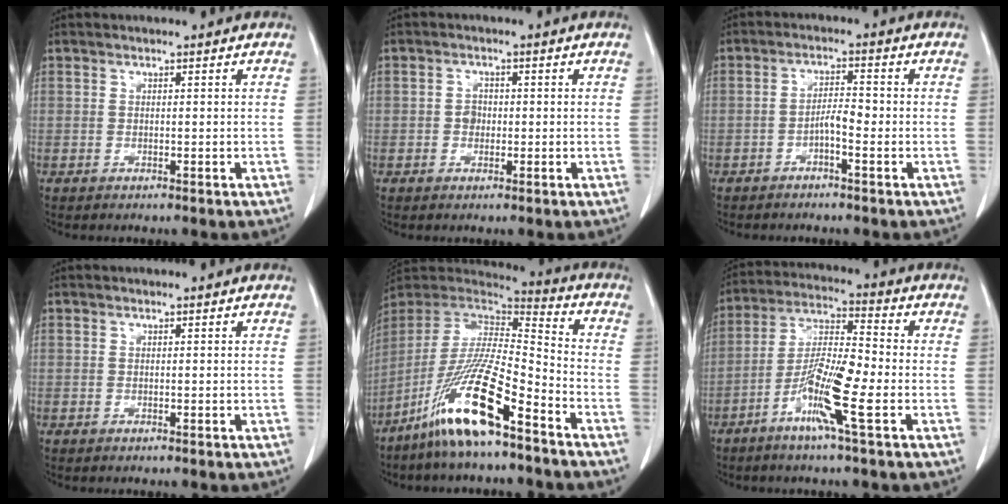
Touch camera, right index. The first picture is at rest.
{"total": 1.8, "force": [-0.3, 1.5, 0.9], "torque": [-0.013, 0.005, -0.004]}
{"total": 3.1, "force": [-1.3, 0.5, 2.7], "torque": [-0.046, 0.005, -0.026]}
{"total": 0.0}
{"total": 16.9, "force": [-10.6, 1.6, 13.0], "torque": [-0.275, -0.028, -0.204]}
{"total": 10.9, "force": [-4.4, 0.3, 10.0], "torque": [-0.196, -0.007, -0.093]}